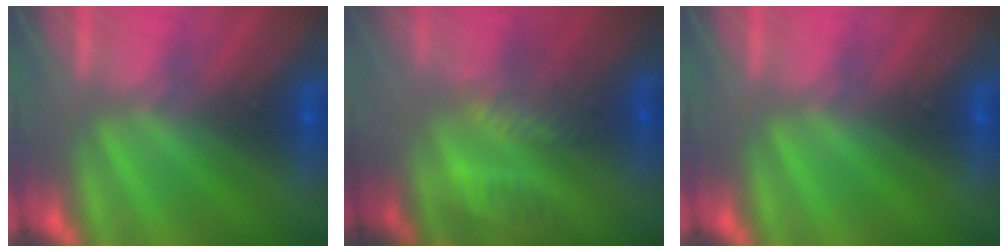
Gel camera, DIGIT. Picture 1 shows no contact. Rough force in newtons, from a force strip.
{"total": 8.3}
{"total": 0.0}